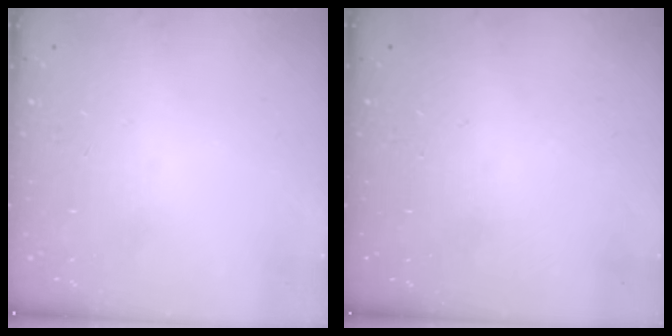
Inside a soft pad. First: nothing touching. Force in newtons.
{"total": 0.0}